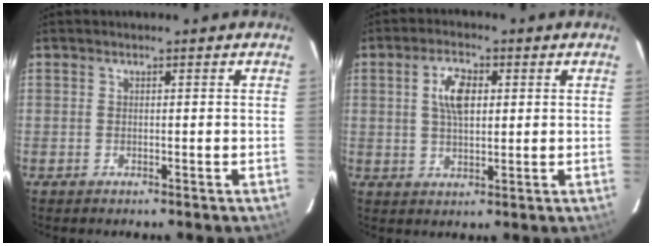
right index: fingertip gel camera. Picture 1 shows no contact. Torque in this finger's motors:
{"motor_torque": [0.38, -0.05, 0.34, 0.10]}